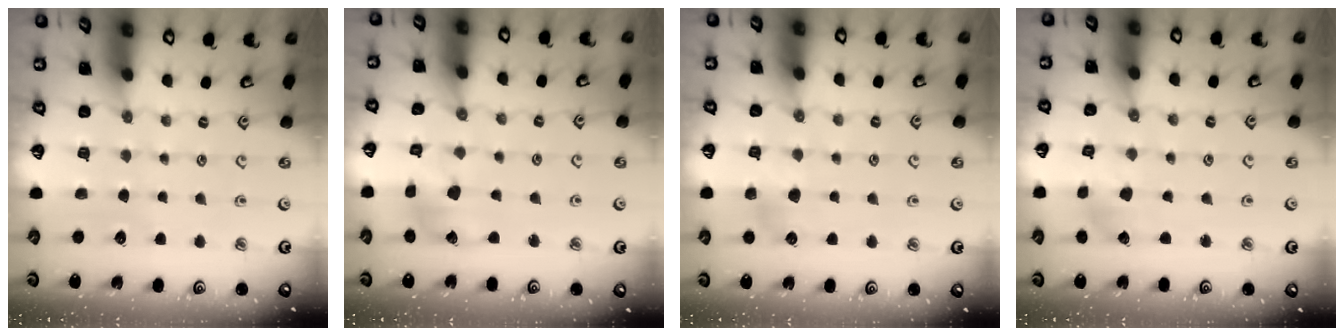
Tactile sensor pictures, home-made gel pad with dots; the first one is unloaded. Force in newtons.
{"total": 8.9, "press": 8.9, "slide": 1.1}
{"total": 6.9, "press": 6.8, "slide": 0.8}
{"total": 3.8, "press": 3.7, "slide": 0.4}